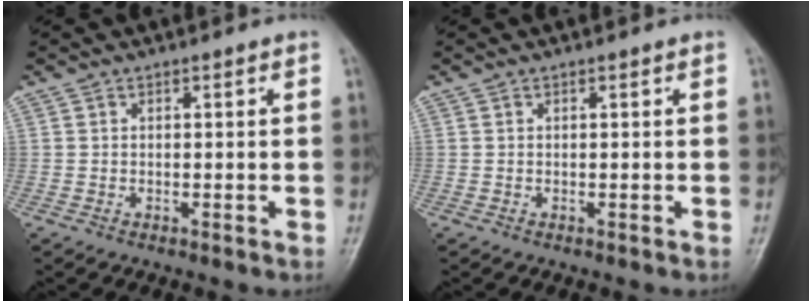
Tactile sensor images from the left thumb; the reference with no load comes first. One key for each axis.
{"total": 0.0}